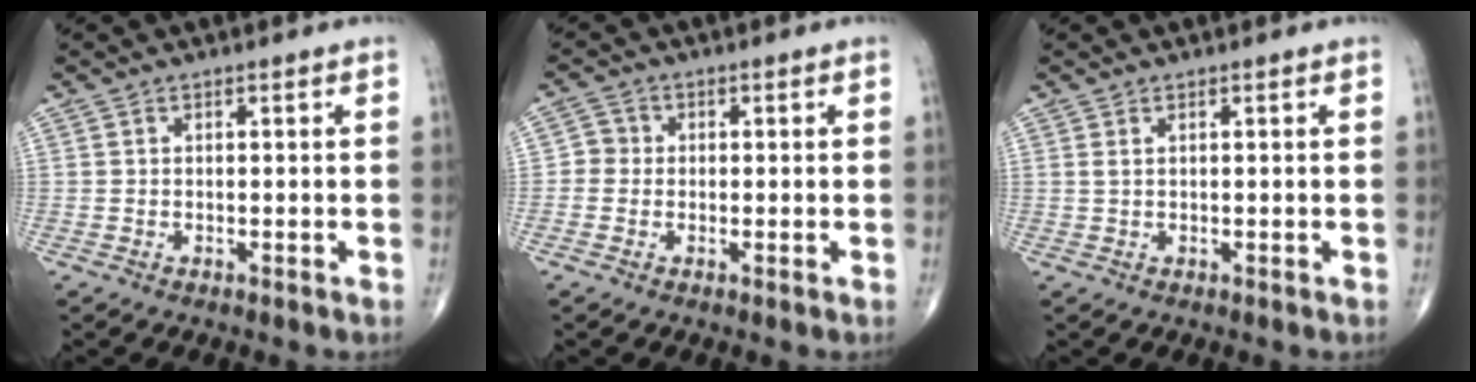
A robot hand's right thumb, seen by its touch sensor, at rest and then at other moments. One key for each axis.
{"total": 2.6, "fx": -0.3, "fy": 2.5, "fz": 0.7, "tx": 0.005, "ty": 0.007, "tz": -0.014}
{"total": 0.7, "fx": 0.4, "fy": 0.1, "fz": 0.6, "tx": -0.019, "ty": 0.006, "tz": 0.009}